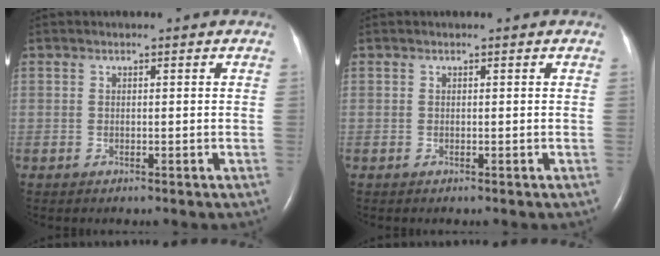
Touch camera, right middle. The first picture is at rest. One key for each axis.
{"total": 0.0}